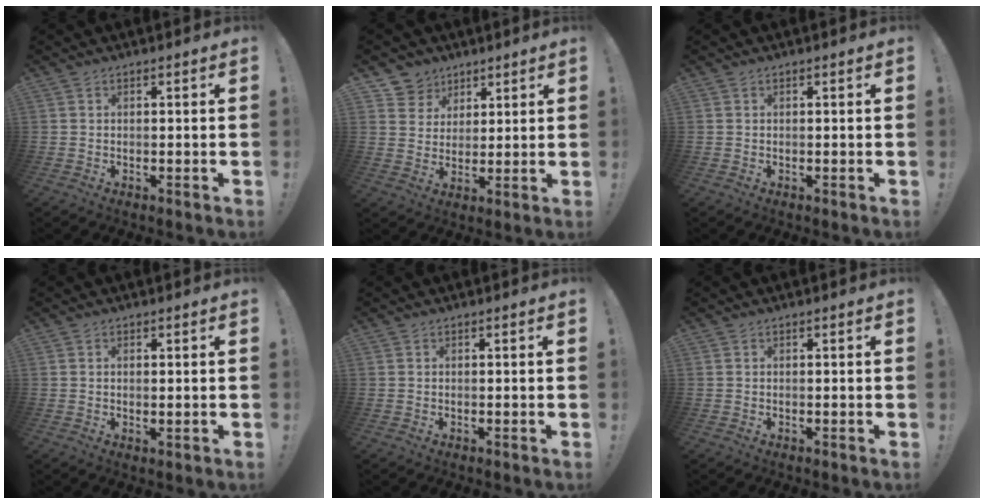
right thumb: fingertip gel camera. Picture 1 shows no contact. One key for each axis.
{"total": 7.6, "fx": 4.4, "fy": 6.1, "fz": 0.6, "tx": -0.013, "ty": -0.036, "tz": 0.089}
{"total": 0.0}
{"total": 0.9, "fx": 0.6, "fy": 0.3, "fz": 0.7, "tx": 0.002, "ty": -0.005, "tz": 0.008}
{"total": 0.0}
{"total": 0.0}